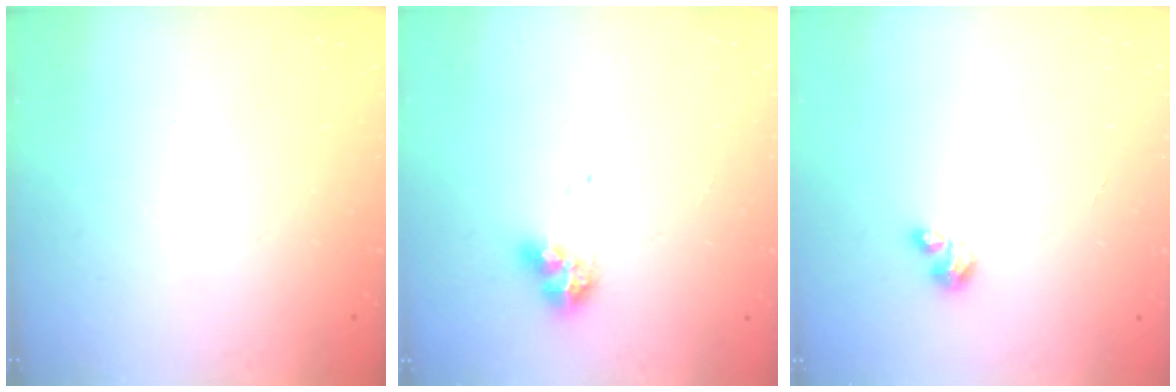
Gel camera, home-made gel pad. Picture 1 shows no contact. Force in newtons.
{"total": 7.8, "press": 7.7, "slide": 1.1}
{"total": 3.5, "press": 3.4, "slide": 0.3}